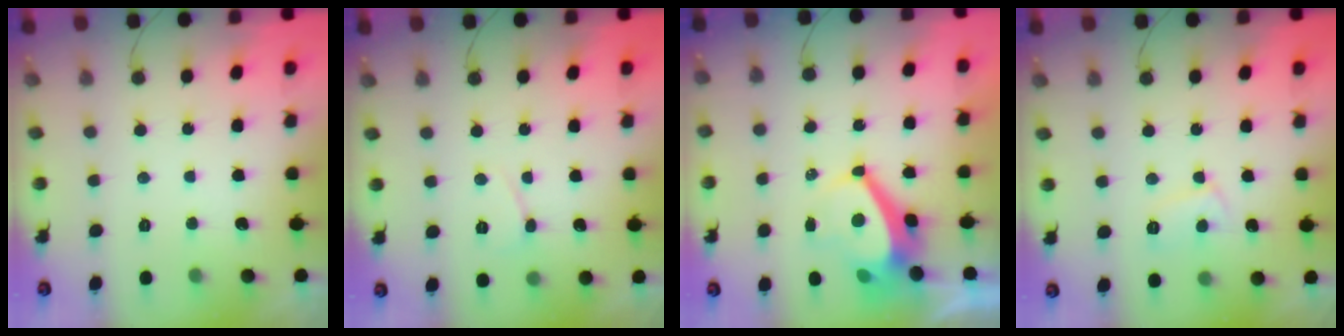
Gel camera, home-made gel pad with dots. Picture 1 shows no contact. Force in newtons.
{"total": 3.7, "press": 3.7, "slide": 0.4}
{"total": 5.6, "press": 5.6, "slide": 0.7}
{"total": 5.6, "press": 5.6, "slide": 0.5}